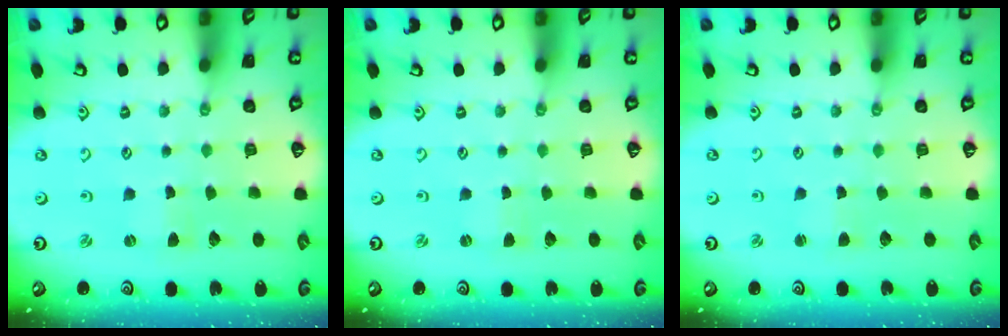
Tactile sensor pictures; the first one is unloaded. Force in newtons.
{"total": 0.0}
{"total": 1.5, "press": 1.4, "slide": 0.2}